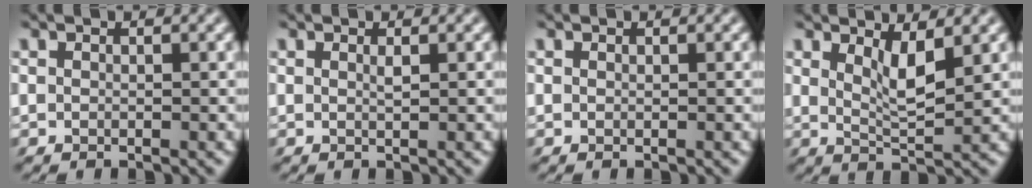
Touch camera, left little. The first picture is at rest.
{"total": 0.5, "force": [0.3, -0.3, 0.4], "torque": [-0.010, -0.003, 0.008]}
{"total": 0.0}
{"total": 2.7, "force": [1.4, 0.2, 2.2], "torque": [-0.044, -0.008, 0.024]}